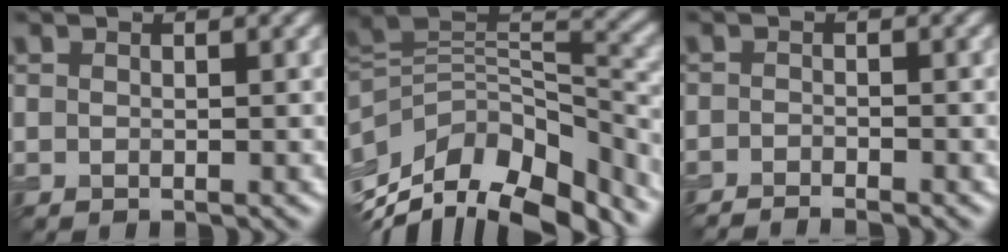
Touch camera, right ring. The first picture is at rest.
{"total": 12.0, "force": [-6.3, 6.7, 7.6], "torque": [-0.162, 0.009, -0.103]}
{"total": 2.2, "force": [-2.0, 0.2, 0.9], "torque": [-0.015, 0.000, -0.039]}